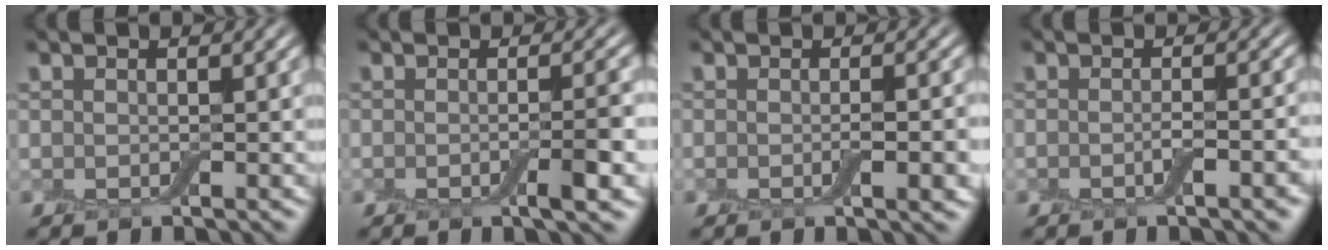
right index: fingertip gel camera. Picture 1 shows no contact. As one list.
[{"total": 3.3, "force": [-0.9, 0.6, 3.1], "torque": [-0.045, 0.002, -0.020]}, {"total": 3.1, "force": [-0.7, 0.8, 2.9], "torque": [-0.042, -0.003, -0.012]}, {"total": 3.3, "force": [-1.1, 1.0, 2.9], "torque": [-0.035, 0.003, -0.020]}]